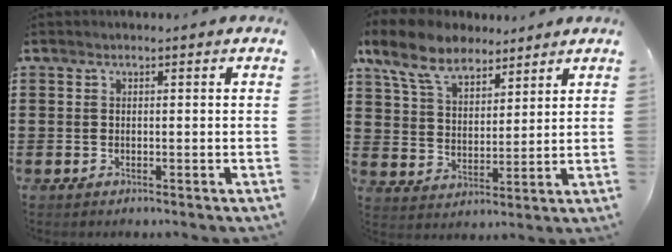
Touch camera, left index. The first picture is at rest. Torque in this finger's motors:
{"motor_torque": [0.92, 0.81, 0.18, 0.19]}